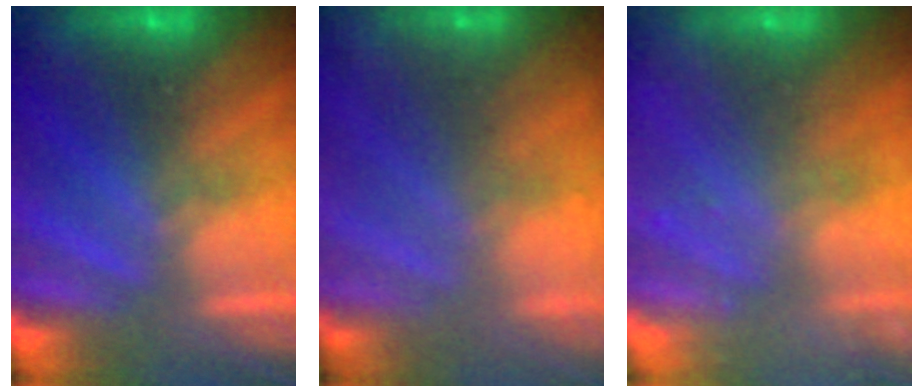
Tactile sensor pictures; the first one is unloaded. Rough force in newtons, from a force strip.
{"total": 9.0}
{"total": 2.4}